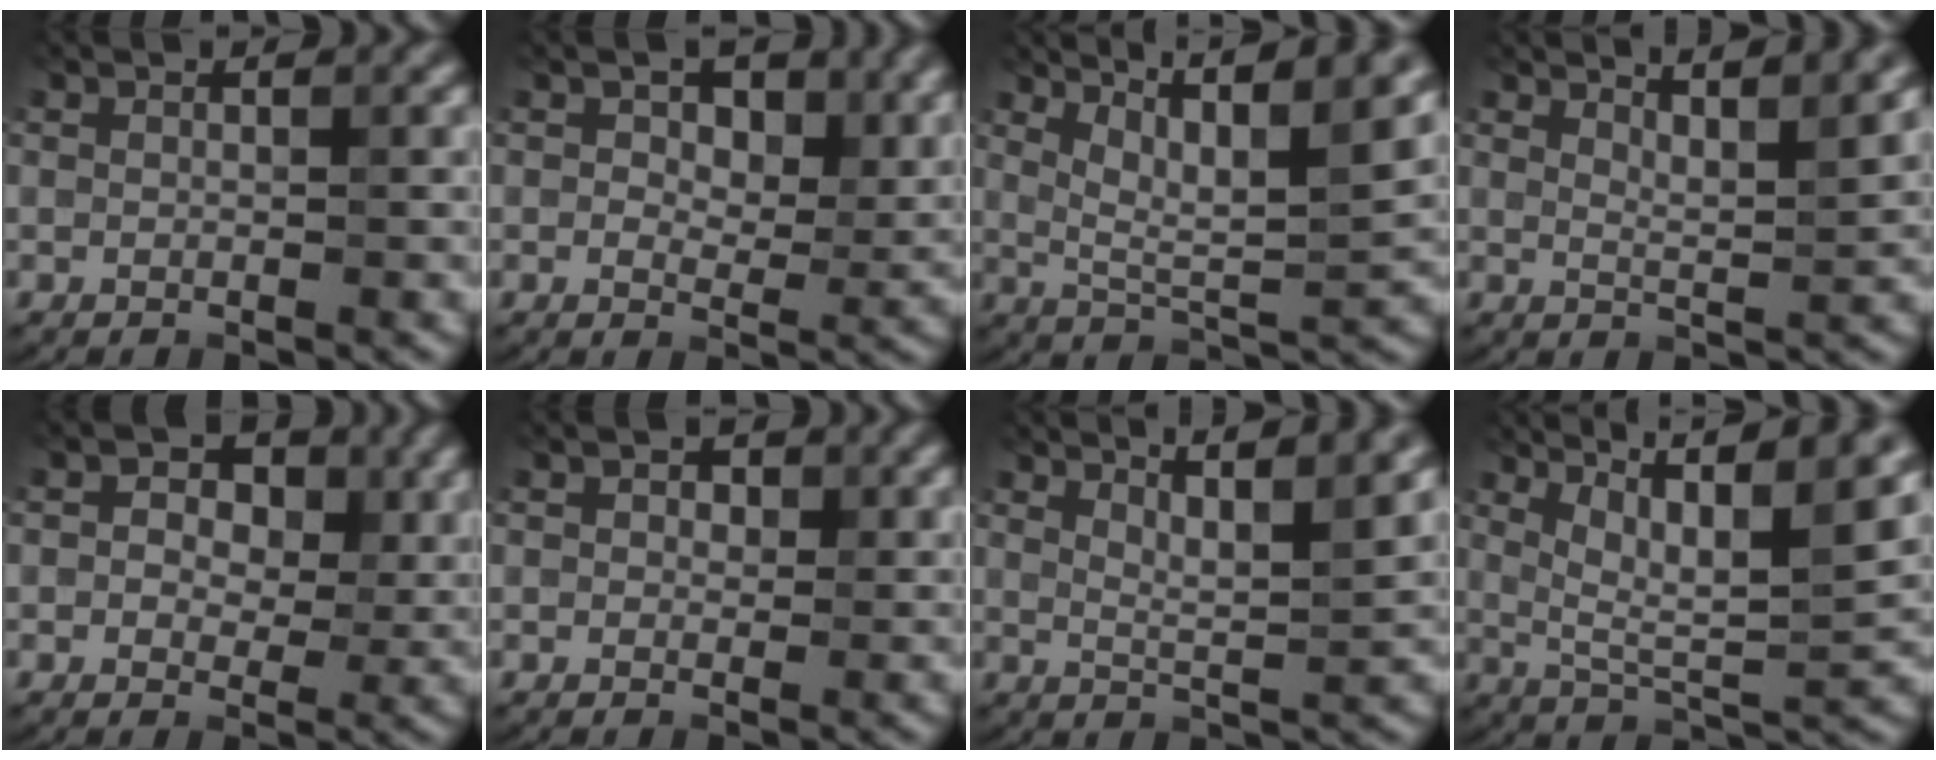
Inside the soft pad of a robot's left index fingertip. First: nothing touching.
{"total": 4.3, "force": [1.5, 2.6, 3.1], "torque": [-0.040, -0.008, 0.020]}
{"total": 9.0, "force": [5.4, 2.0, 6.9], "torque": [-0.111, 0.011, 0.091]}
{"total": 4.5, "force": [3.4, 0.9, 2.8], "torque": [-0.029, 0.012, 0.037]}
{"total": 5.3, "force": [1.6, 3.6, 3.6], "torque": [-0.040, -0.003, 0.010]}
{"total": 1.6, "force": [0.5, 1.2, 0.9], "torque": [-0.007, -0.002, 0.004]}
{"total": 5.0, "force": [3.4, 0.8, 3.5], "torque": [-0.052, 0.007, 0.046]}
{"total": 9.7, "force": [5.2, 2.4, 7.9], "torque": [-0.122, 0.012, 0.089]}